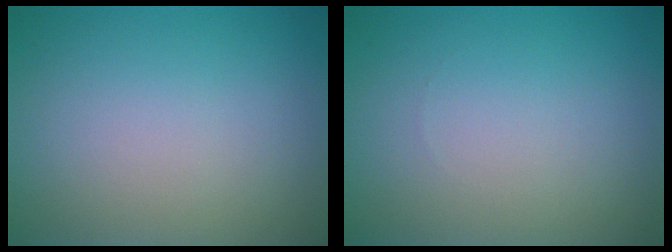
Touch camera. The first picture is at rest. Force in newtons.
{"total": 0.0}